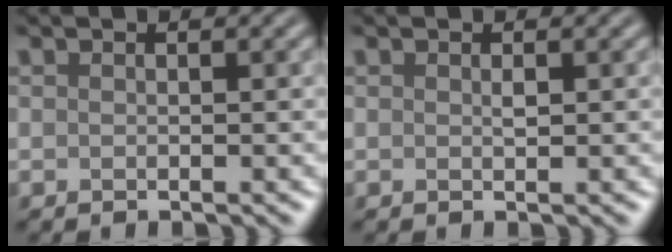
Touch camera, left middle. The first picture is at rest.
{"total": 0.5, "force": [0.2, 0.2, 0.5], "torque": [-0.009, 0.000, 0.002]}